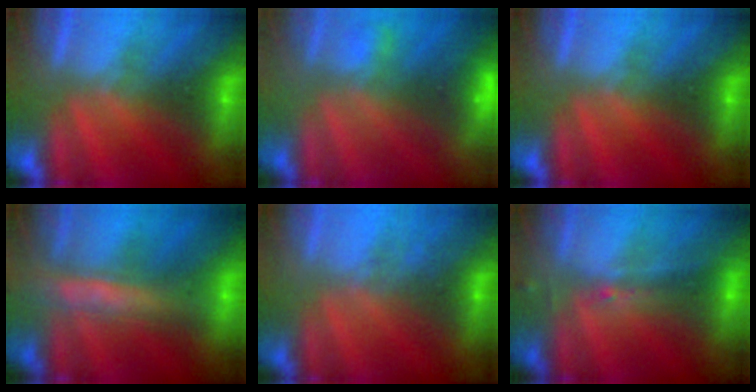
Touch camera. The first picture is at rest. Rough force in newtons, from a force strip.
{"total": 2.6}
{"total": 0.0}
{"total": 7.5}
{"total": 2.6}
{"total": 2.4}